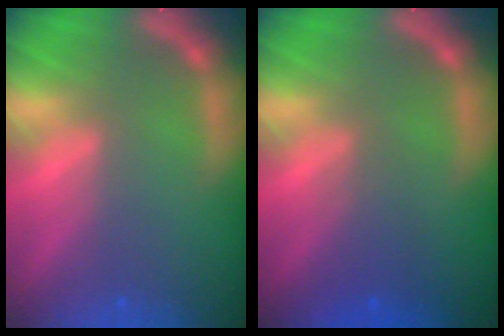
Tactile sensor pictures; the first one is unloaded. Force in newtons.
{"total": 2.5}